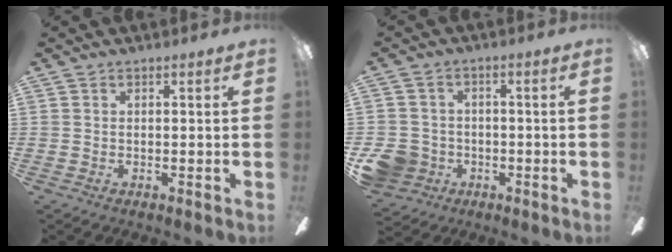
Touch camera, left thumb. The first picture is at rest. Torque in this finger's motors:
{"motor_torque": [-0.01, 0.02, -0.01, -0.01, 0.00]}